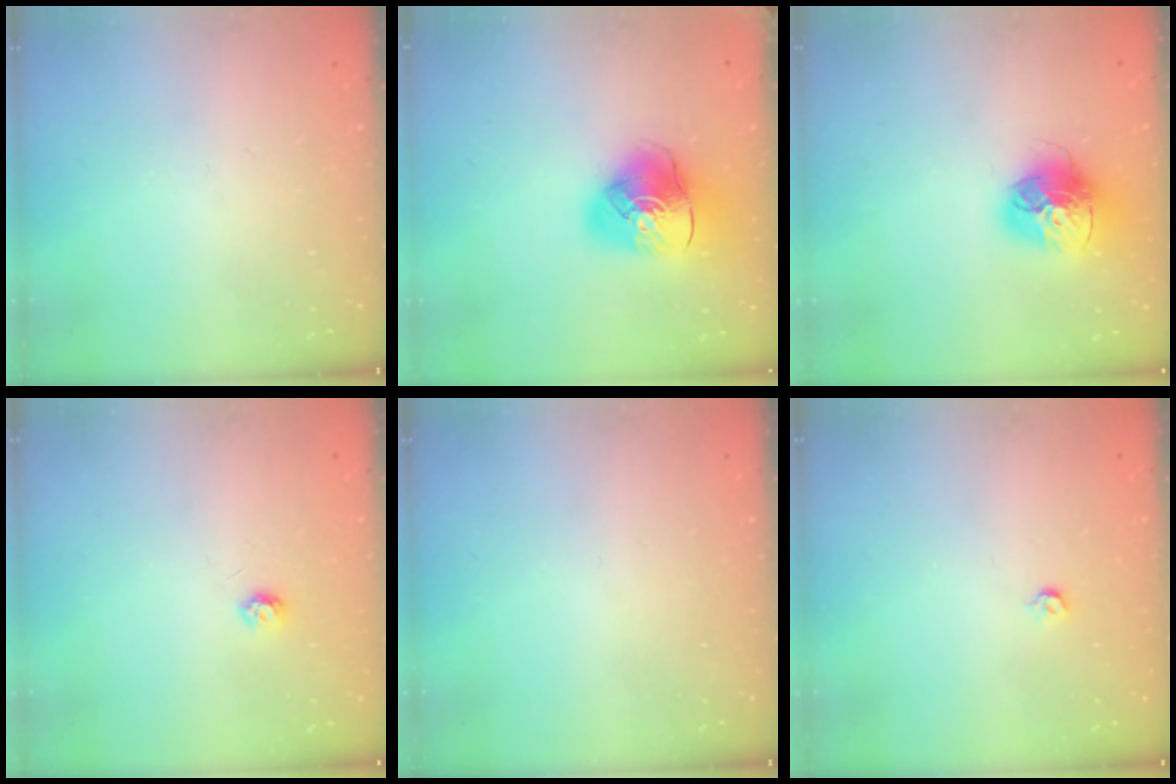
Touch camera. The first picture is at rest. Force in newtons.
{"total": 12.8, "press": 12.7, "slide": 2.0}
{"total": 16.2, "press": 16.1, "slide": 1.6}
{"total": 3.9, "press": 3.9, "slide": 0.5}
{"total": 0.0}
{"total": 3.6, "press": 3.6, "slide": 0.7}